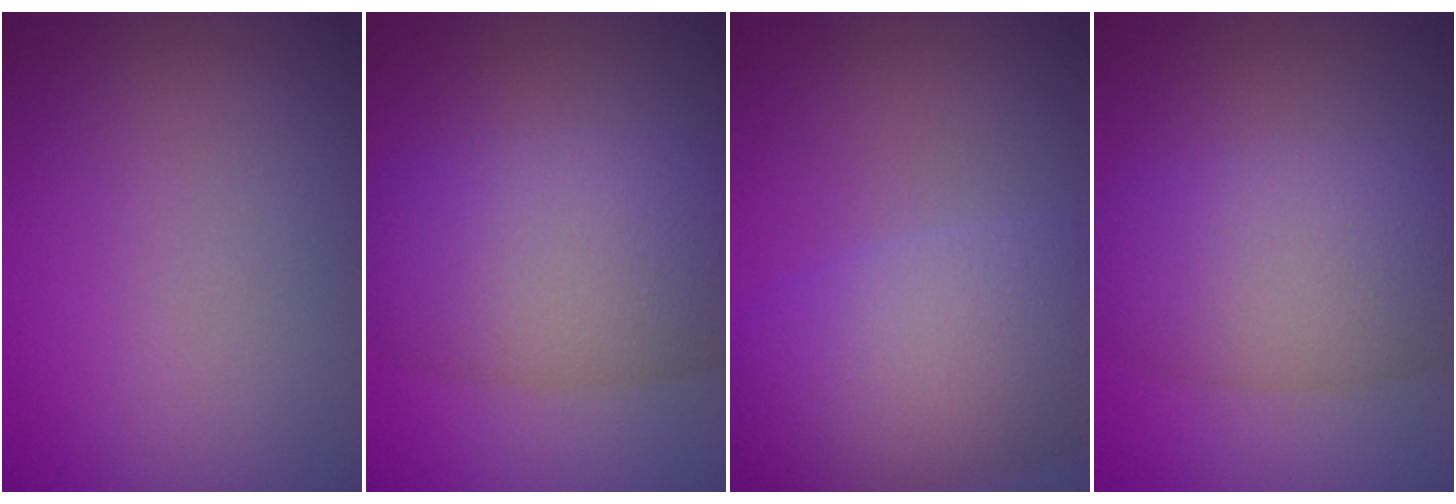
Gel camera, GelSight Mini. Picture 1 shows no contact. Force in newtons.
{"total": 9.5, "press": 9.5, "slide": 0.5}
{"total": 8.7, "press": 8.7, "slide": 0.5}
{"total": 7.9, "press": 7.9, "slide": 0.4}